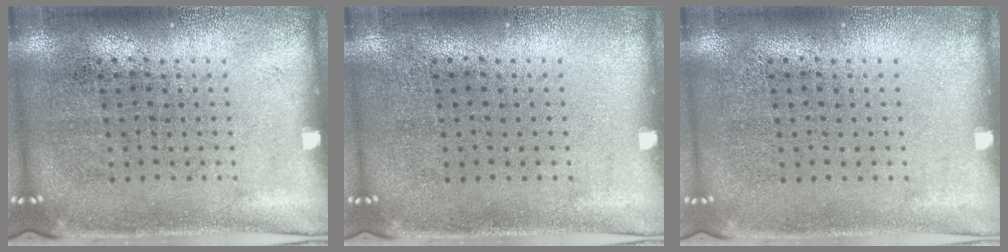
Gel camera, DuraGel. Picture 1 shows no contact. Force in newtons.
{"total": 0.0}
{"total": 0.0}